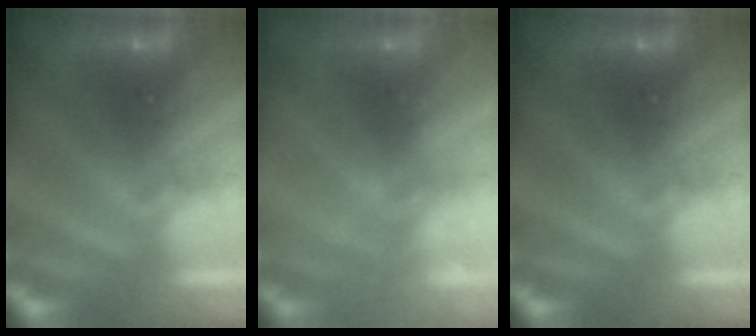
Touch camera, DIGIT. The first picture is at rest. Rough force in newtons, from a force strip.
{"total": 2.1}
{"total": 0.0}